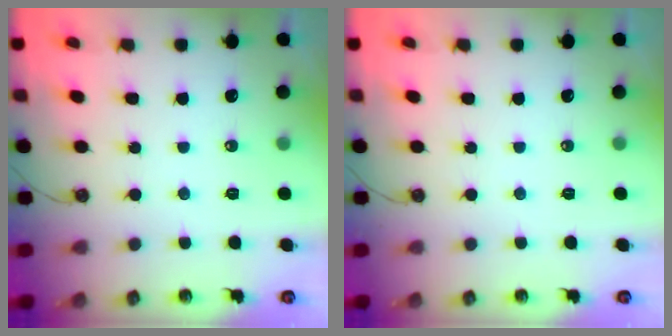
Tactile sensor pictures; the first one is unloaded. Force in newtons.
{"total": 0.0}